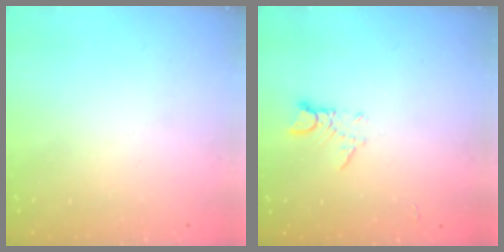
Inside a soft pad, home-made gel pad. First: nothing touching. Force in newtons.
{"total": 3.0, "press": 3.0, "slide": 0.4}